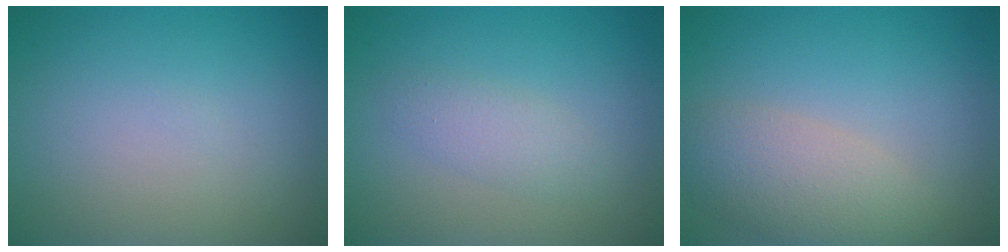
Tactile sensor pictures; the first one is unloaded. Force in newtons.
{"total": 1.9, "press": 1.9, "slide": 0.1}
{"total": 4.6, "press": 4.6, "slide": 0.3}